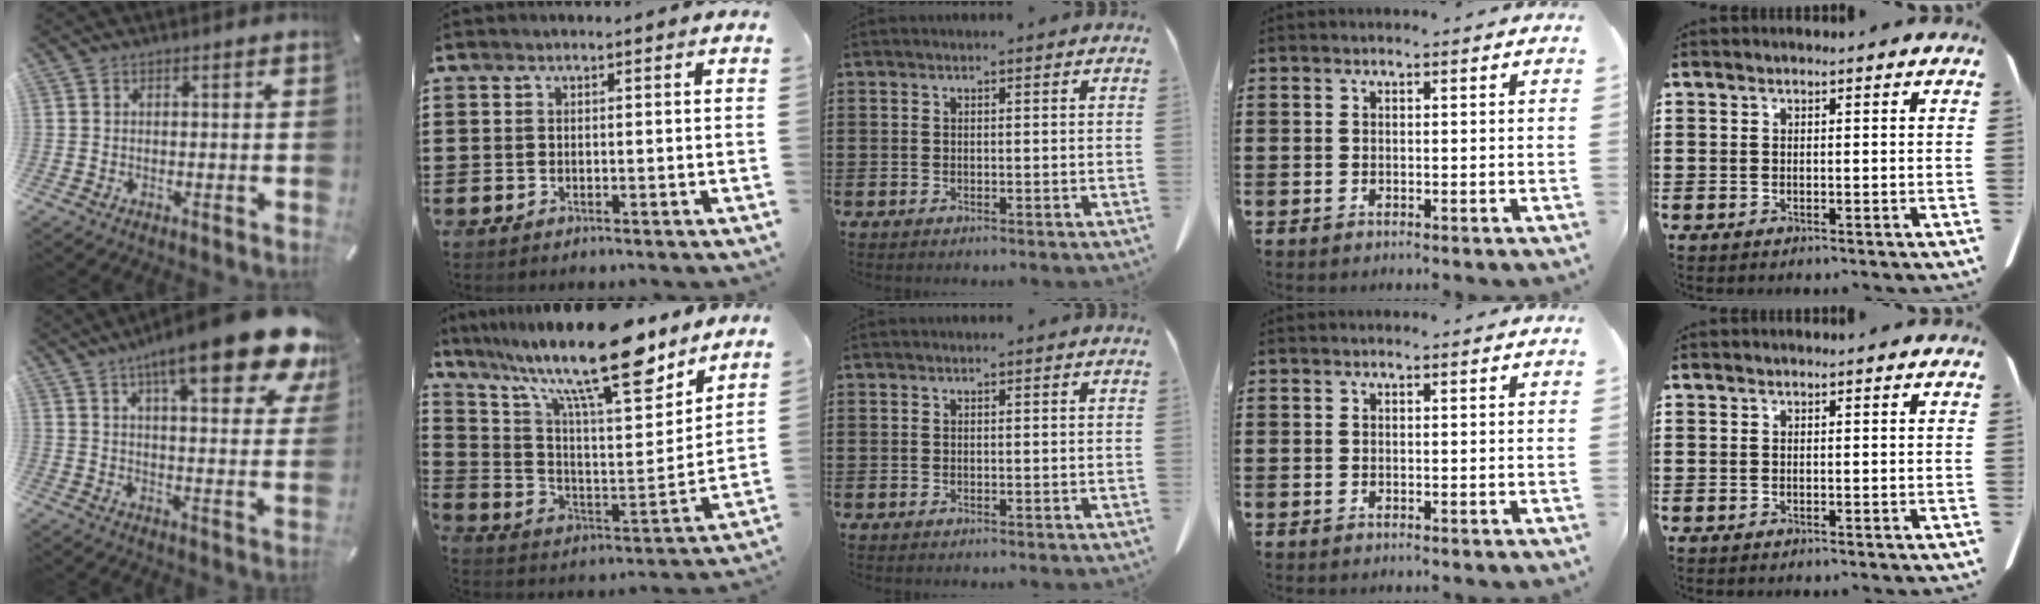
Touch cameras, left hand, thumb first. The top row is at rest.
{"thumb": {"total": 20.3, "force": [12.4, 5.4, 15.1], "torque": [-0.232, -0.064, 0.194]}, "index": {"total": 17.6, "force": [12.9, 4.0, 11.3], "torque": [-0.222, -0.070, 0.217]}}